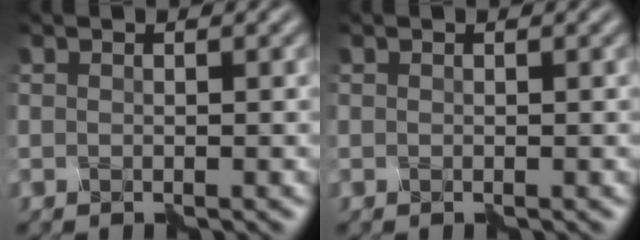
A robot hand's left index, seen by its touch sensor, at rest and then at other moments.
{"total": 0.0}